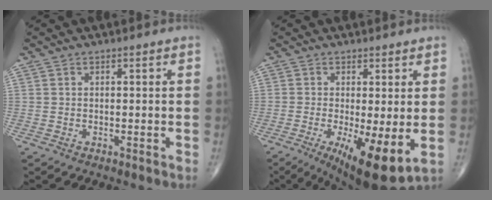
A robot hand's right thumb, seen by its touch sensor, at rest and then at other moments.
{"total": 11.6, "force": [-2.6, 3.2, 10.8], "torque": [-0.173, -0.026, -0.033]}